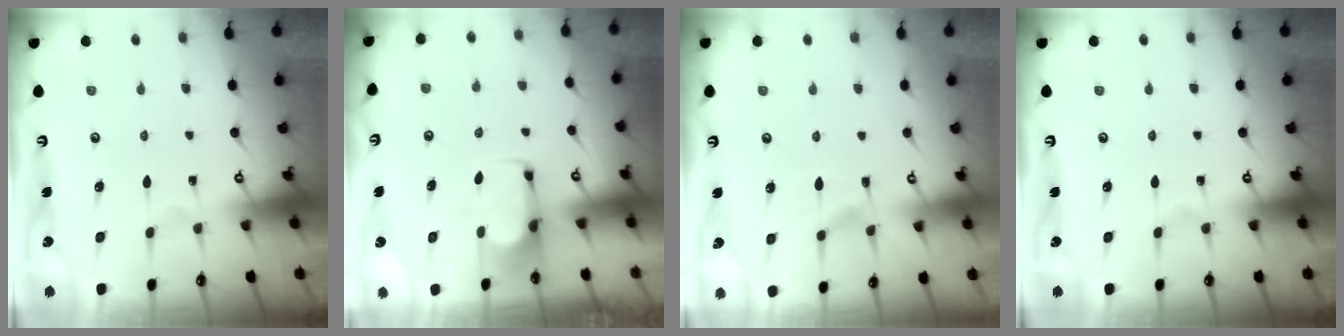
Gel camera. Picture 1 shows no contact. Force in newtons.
{"total": 2.8, "press": 2.6, "slide": 1.0}
{"total": 1.7, "press": 1.1, "slide": 1.2}
{"total": 0.0}